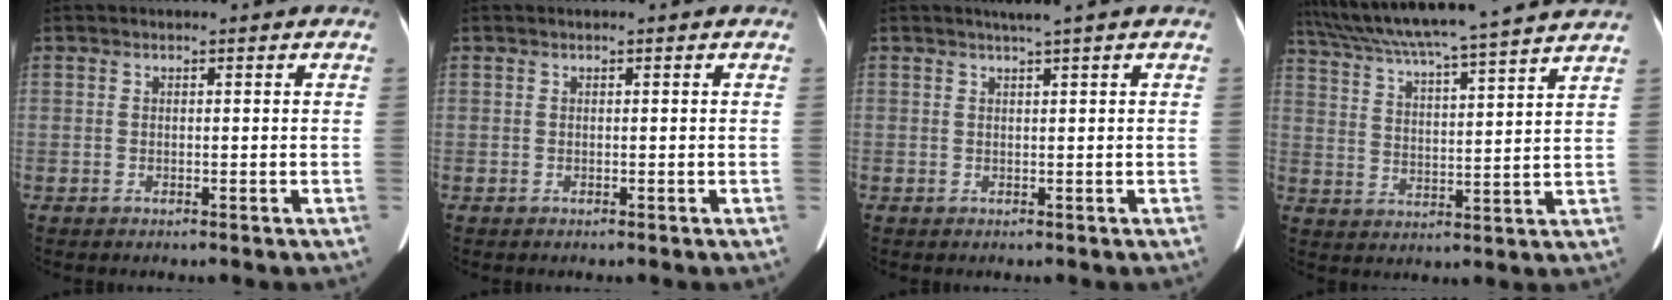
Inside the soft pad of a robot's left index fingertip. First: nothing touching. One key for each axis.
{"total": 0.0}
{"total": 0.8, "fx": 0.6, "fy": -0.2, "fz": 0.5, "tx": -0.010, "ty": 0.004, "tz": 0.015}
{"total": 22.3, "fx": 19.6, "fy": -0.7, "fz": 10.5, "tx": -0.189, "ty": 0.004, "tz": 0.285}